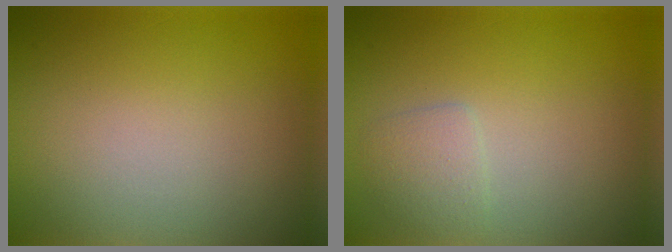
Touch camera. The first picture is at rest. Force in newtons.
{"total": 1.5, "press": 1.5, "slide": 0.1}